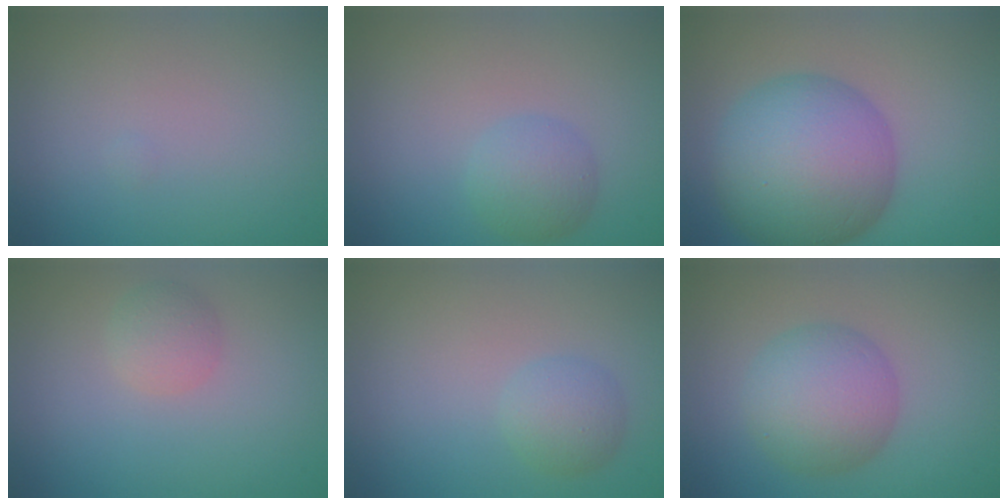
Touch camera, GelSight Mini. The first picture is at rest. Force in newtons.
{"total": 2.7, "press": 2.7, "slide": 0.1}
{"total": 10.6, "press": 10.6, "slide": 0.2}
{"total": 1.9, "press": 1.9, "slide": 0.1}
{"total": 2.3, "press": 2.3, "slide": 0.1}
{"total": 5.5, "press": 5.5, "slide": 0.1}